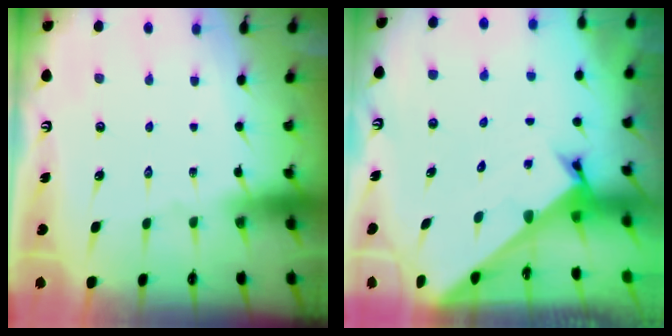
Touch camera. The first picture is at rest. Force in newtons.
{"total": 2.3, "press": 2.3, "slide": 0.2}